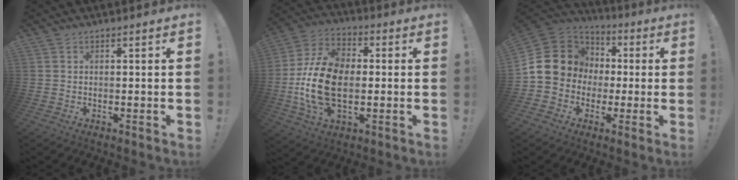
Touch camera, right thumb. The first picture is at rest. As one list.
[{"total": 19.6, "force": [-2.4, 12.7, 14.7], "torque": [-0.284, 0.011, -0.038]}, {"total": 16.0, "force": [1.4, 14.4, 6.8], "torque": [-0.099, 0.011, 0.049]}]